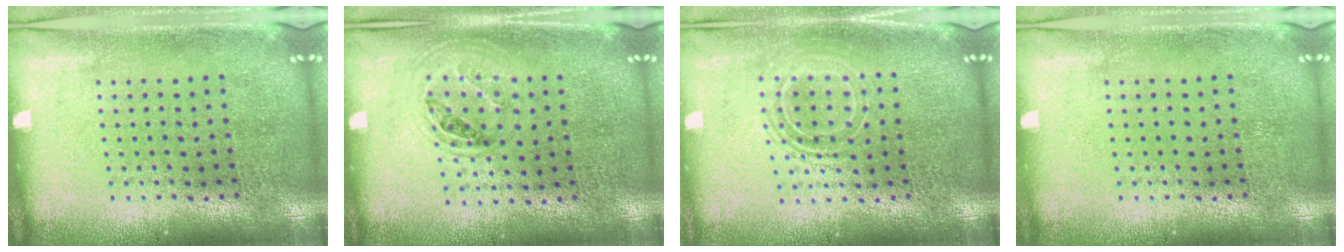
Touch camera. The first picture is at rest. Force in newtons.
{"total": 1.0, "press": 0.9, "slide": 0.3}
{"total": 1.7, "press": 1.3, "slide": 1.0}
{"total": 0.0}